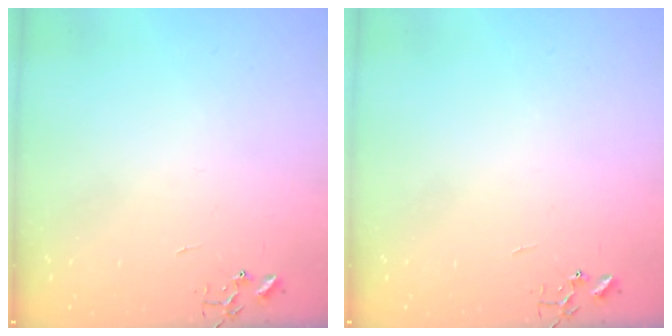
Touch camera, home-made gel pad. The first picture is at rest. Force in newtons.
{"total": 0.0}